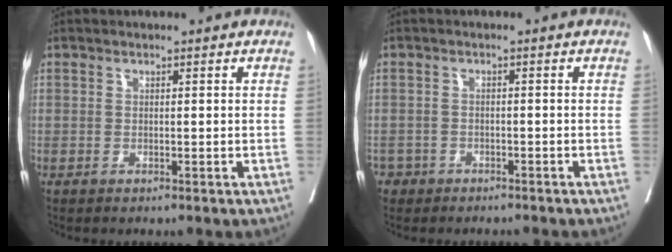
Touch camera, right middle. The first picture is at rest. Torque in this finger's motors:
{"motor_torque": [0.03, -0.05, -0.01, -0.02]}